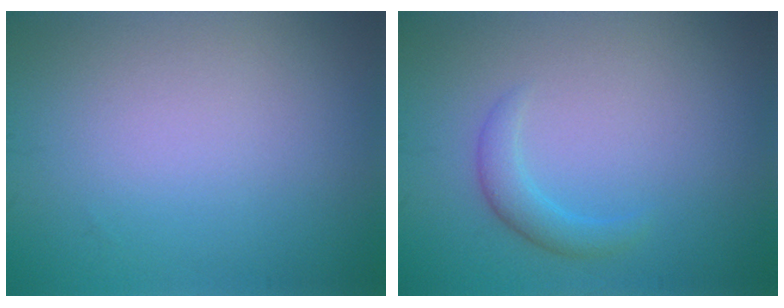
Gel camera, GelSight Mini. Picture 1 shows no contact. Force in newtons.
{"total": 1.8, "press": 1.8, "slide": 0.0}